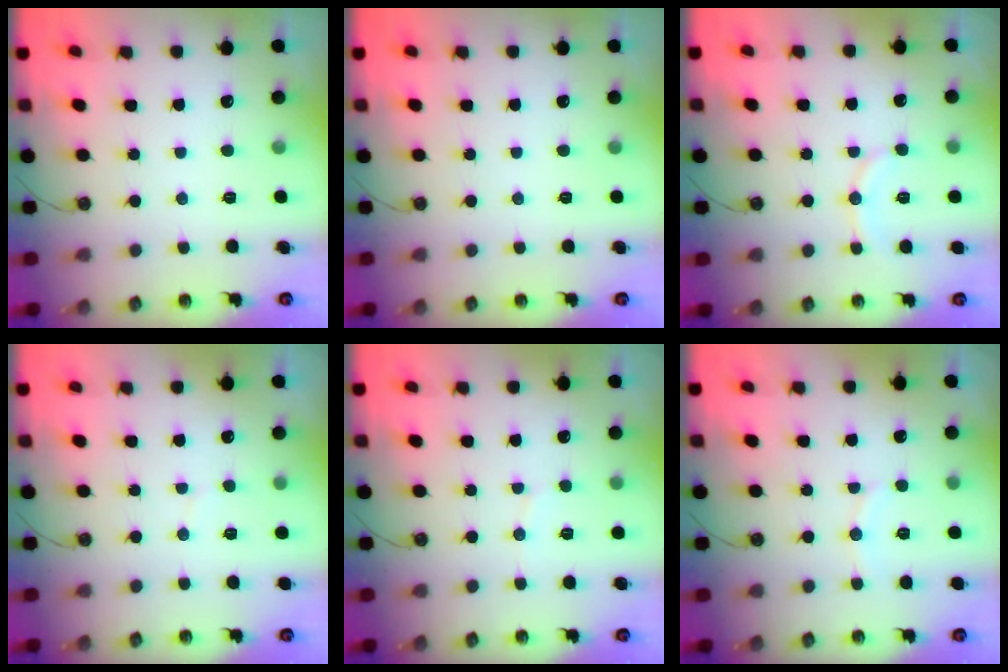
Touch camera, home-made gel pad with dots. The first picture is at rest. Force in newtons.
{"total": 0.0}
{"total": 9.3, "press": 9.1, "slide": 2.2}
{"total": 2.9, "press": 2.9, "slide": 0.3}
{"total": 4.6, "press": 4.5, "slide": 0.6}
{"total": 5.2, "press": 5.1, "slide": 0.7}